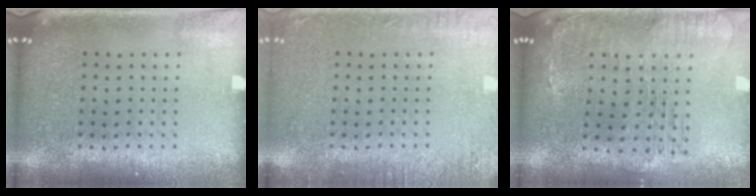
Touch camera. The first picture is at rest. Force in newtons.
{"total": 2.2, "press": 2.1, "slide": 0.3}
{"total": 0.6, "press": 0.5, "slide": 0.3}